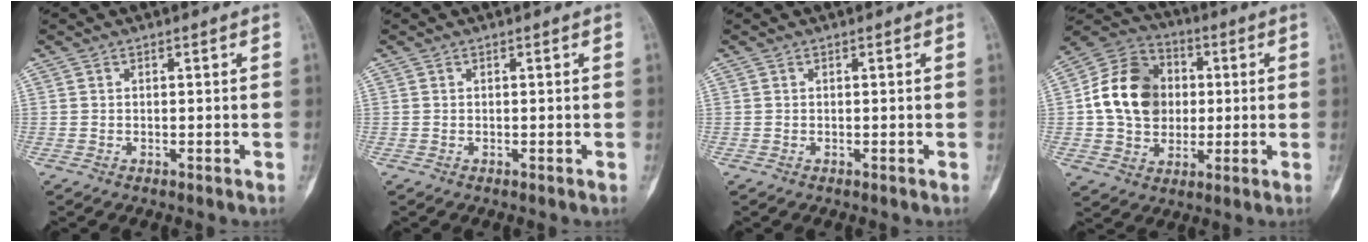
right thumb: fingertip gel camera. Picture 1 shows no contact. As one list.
[{"total": 0.0}, {"total": 0.0}, {"total": 15.6, "force": [1.0, 12.7, 9.0], "torque": [-0.129, 0.020, 0.015]}]